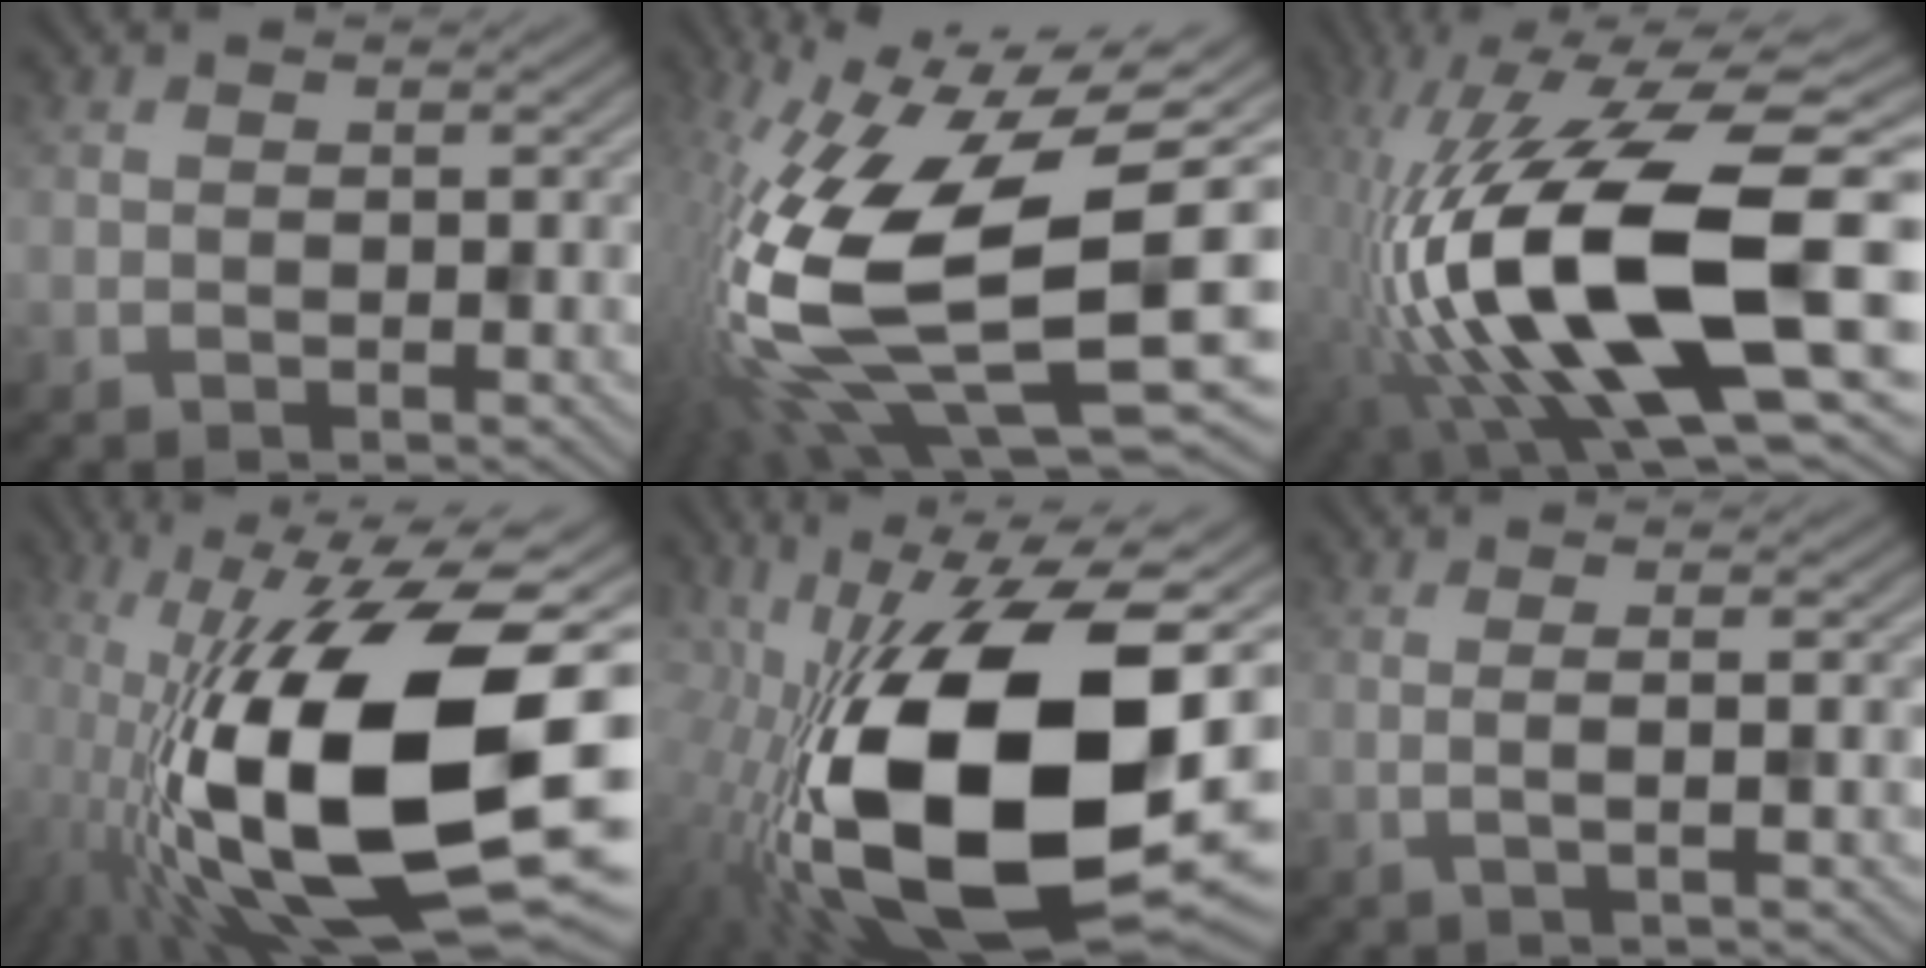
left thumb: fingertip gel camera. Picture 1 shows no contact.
{"total": 19.4, "force": [-2.0, 7.6, 17.7], "torque": [-0.369, -0.024, -0.028]}
{"total": 18.4, "force": [-4.8, 6.6, 16.5], "torque": [-0.327, 0.004, -0.082]}
{"total": 20.1, "force": [-4.6, 8.2, 17.8], "torque": [-0.347, -0.017, -0.075]}
{"total": 21.2, "force": [-4.2, 10.2, 18.1], "torque": [-0.352, -0.023, -0.065]}
{"total": 1.9, "force": [0.1, 0.4, 1.8], "torque": [-0.027, 0.004, -0.008]}